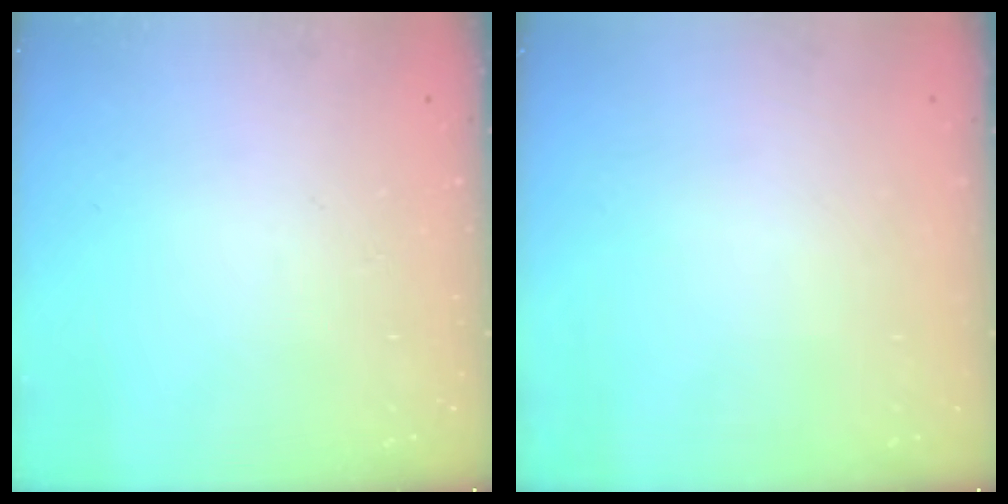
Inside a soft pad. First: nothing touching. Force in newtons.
{"total": 0.0}